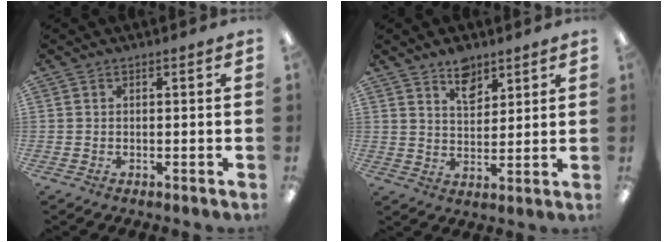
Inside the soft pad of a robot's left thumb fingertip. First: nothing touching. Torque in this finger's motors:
{"motor_torque": [-0.20, -0.08, -0.07, -0.21, 0.03]}